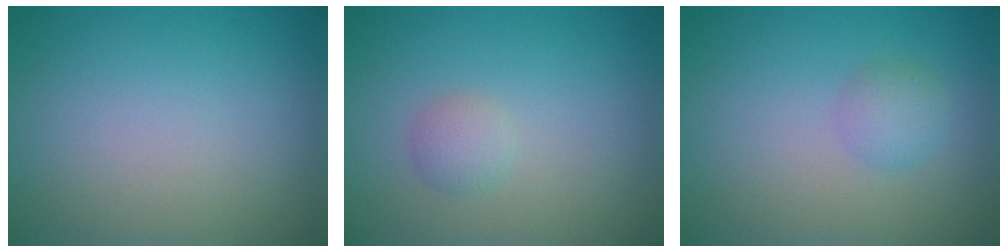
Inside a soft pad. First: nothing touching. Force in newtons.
{"total": 1.4, "press": 1.4, "slide": 0.0}
{"total": 1.7, "press": 1.7, "slide": 0.1}